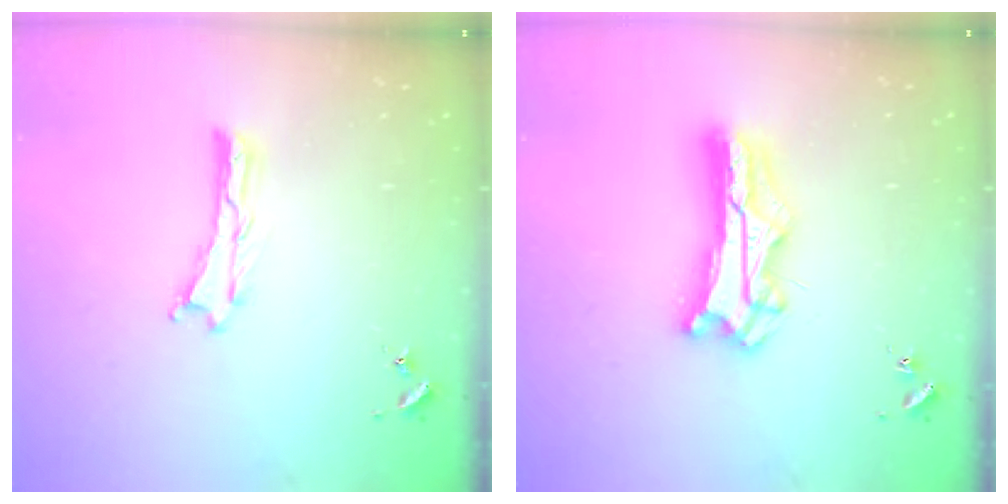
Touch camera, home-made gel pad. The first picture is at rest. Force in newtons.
{"total": 9.2, "press": 9.2, "slide": 1.0}